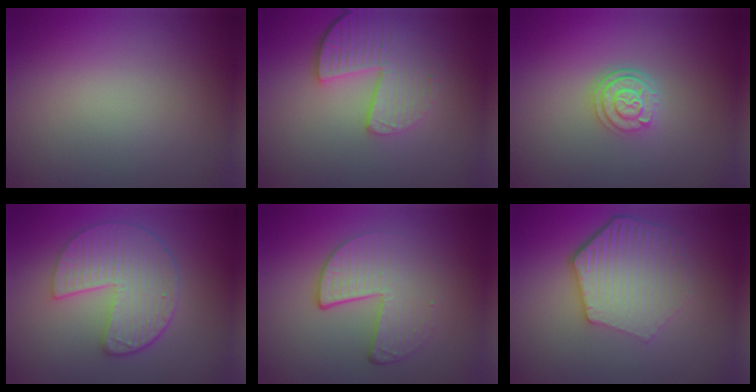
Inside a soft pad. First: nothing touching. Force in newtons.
{"total": 5.4, "press": 4.1, "slide": 3.5}
{"total": 3.0, "press": 2.4, "slide": 1.8}
{"total": 6.3, "press": 4.8, "slide": 4.1}
{"total": 4.7, "press": 3.0, "slide": 3.6}
{"total": 6.0, "press": 4.5, "slide": 3.9}